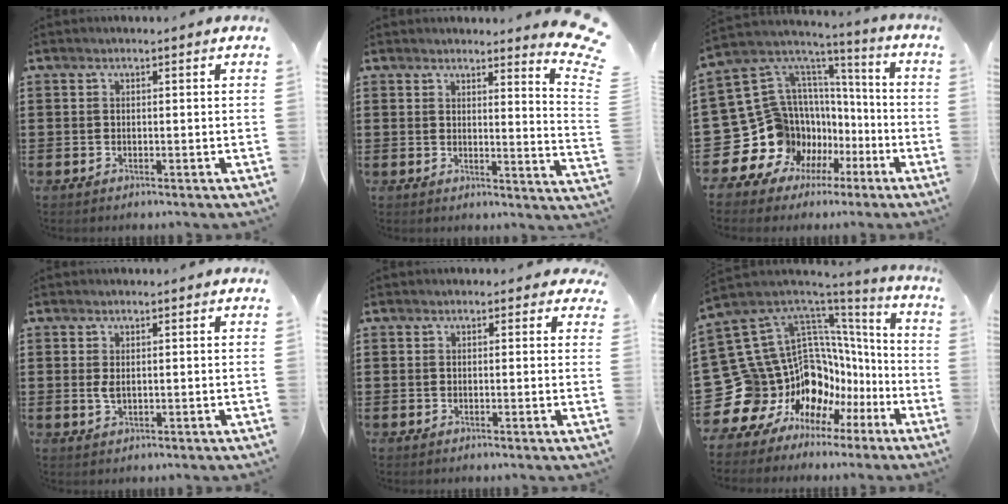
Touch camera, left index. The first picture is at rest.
{"total": 4.0, "force": [3.5, -0.4, 2.0], "torque": [-0.032, -0.034, 0.054]}
{"total": 15.5, "force": [-4.1, 14.2, 4.8], "torque": [-0.165, -0.044, -0.017]}
{"total": 1.8, "force": [0.3, 0.8, 1.6], "torque": [-0.040, 0.000, 0.002]}
{"total": 1.2, "force": [0.5, 1.1, 0.4], "torque": [-0.004, 0.005, 0.006]}
{"total": 16.2, "force": [-3.9, 13.6, 7.9], "torque": [-0.201, -0.051, -0.007]}